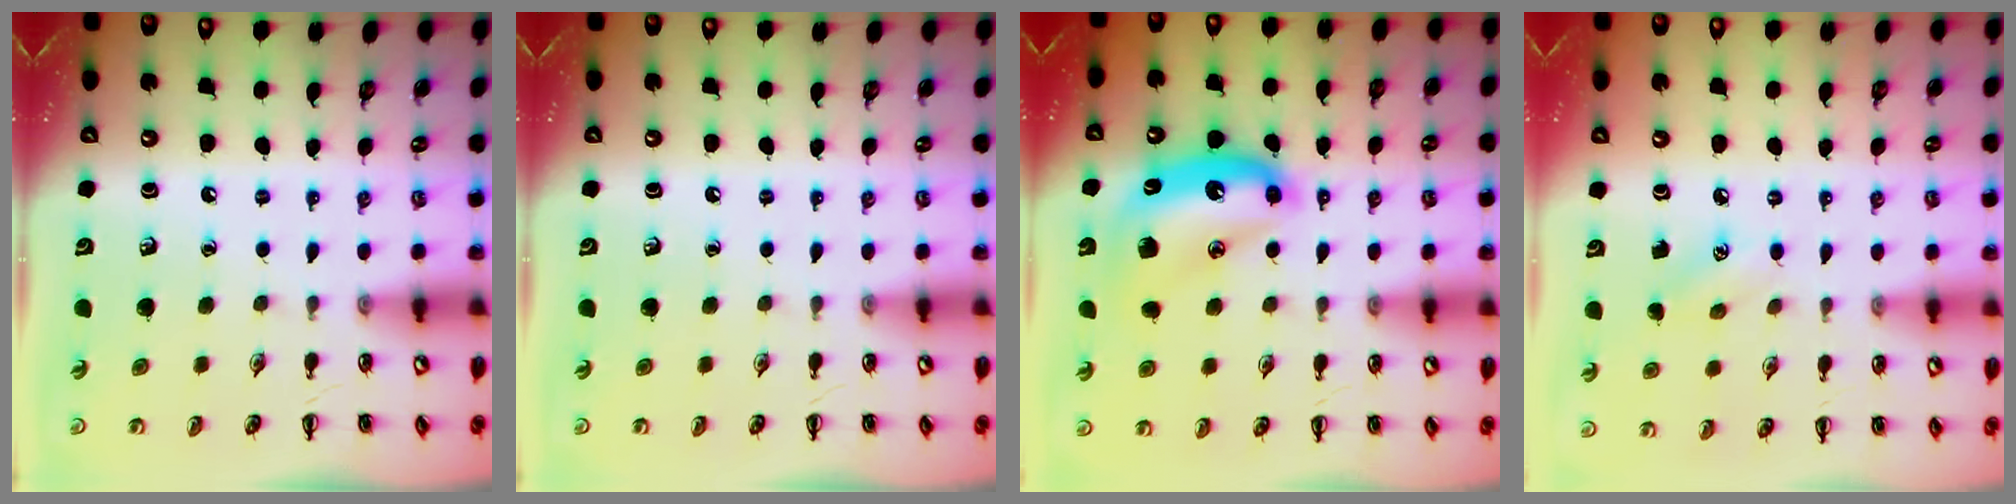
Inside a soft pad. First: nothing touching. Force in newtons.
{"total": 0.0}
{"total": 12.8, "press": 12.7, "slide": 1.4}
{"total": 4.8, "press": 4.6, "slide": 1.3}